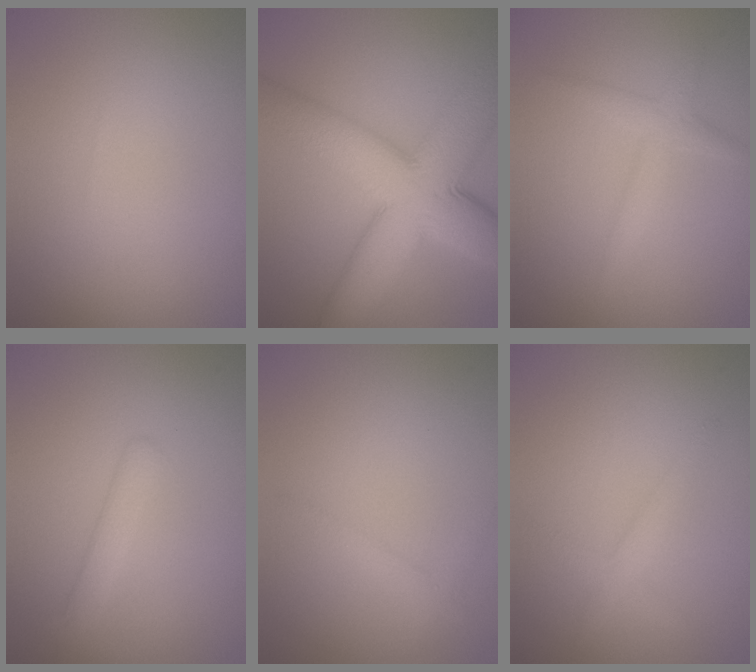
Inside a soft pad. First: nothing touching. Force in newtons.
{"total": 12.0, "press": 12.0, "slide": 0.2}
{"total": 1.9, "press": 1.9, "slide": 0.1}
{"total": 2.0, "press": 2.0, "slide": 0.1}
{"total": 1.2, "press": 1.2, "slide": 0.1}
{"total": 1.6, "press": 1.6, "slide": 0.1}